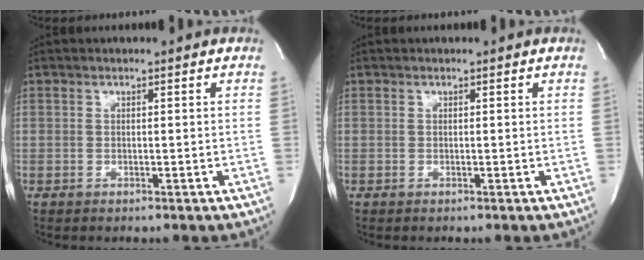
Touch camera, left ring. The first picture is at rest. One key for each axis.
{"total": 0.0}